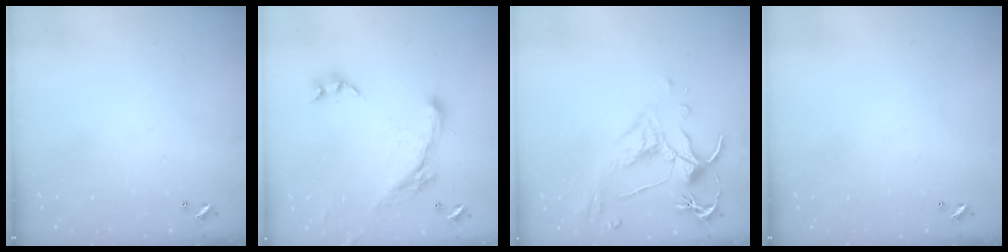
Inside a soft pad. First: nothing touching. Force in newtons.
{"total": 3.2, "press": 2.9, "slide": 1.2}
{"total": 2.5, "press": 2.1, "slide": 1.4}
{"total": 0.0}